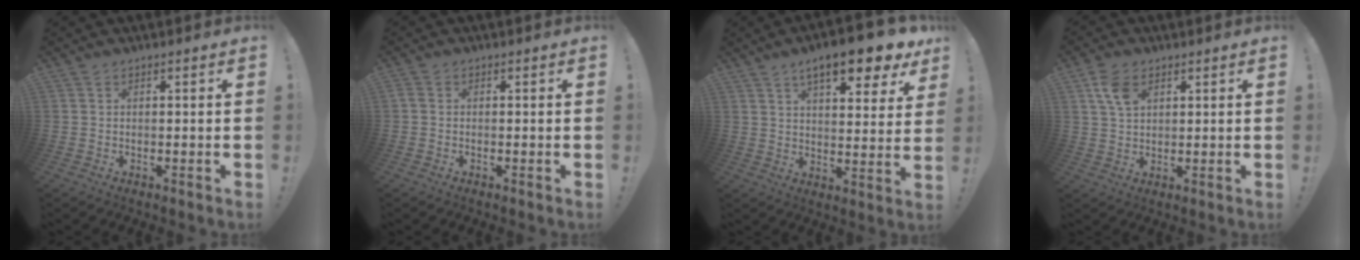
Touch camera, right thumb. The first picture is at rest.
{"total": 0.9, "force": [-0.5, 0.5, 0.5], "torque": [-0.011, 0.003, -0.008]}
{"total": 13.0, "force": [8.5, 3.4, 9.3], "torque": [-0.135, -0.052, 0.136]}
{"total": 6.9, "force": [3.1, 4.4, 4.3], "torque": [-0.082, -0.005, 0.058]}